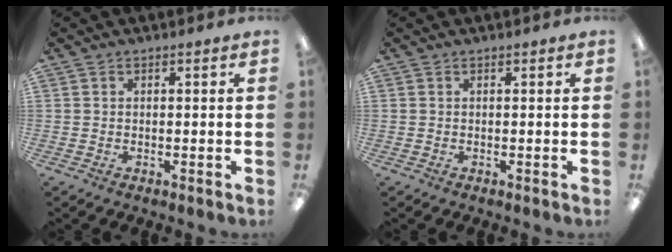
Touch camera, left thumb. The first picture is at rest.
{"total": 0.0}